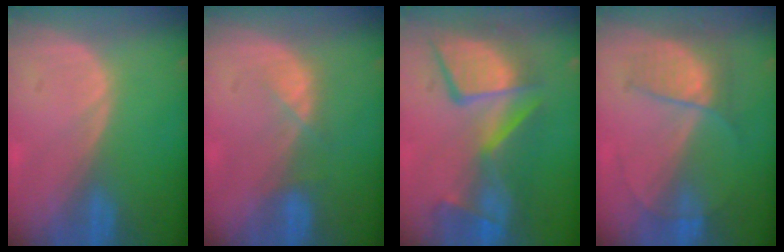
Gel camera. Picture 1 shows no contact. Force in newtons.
{"total": 2.6, "press": 2.5, "slide": 0.8}
{"total": 11.8, "press": 10.8, "slide": 4.7}
{"total": 5.8, "press": 5.5, "slide": 2.1}